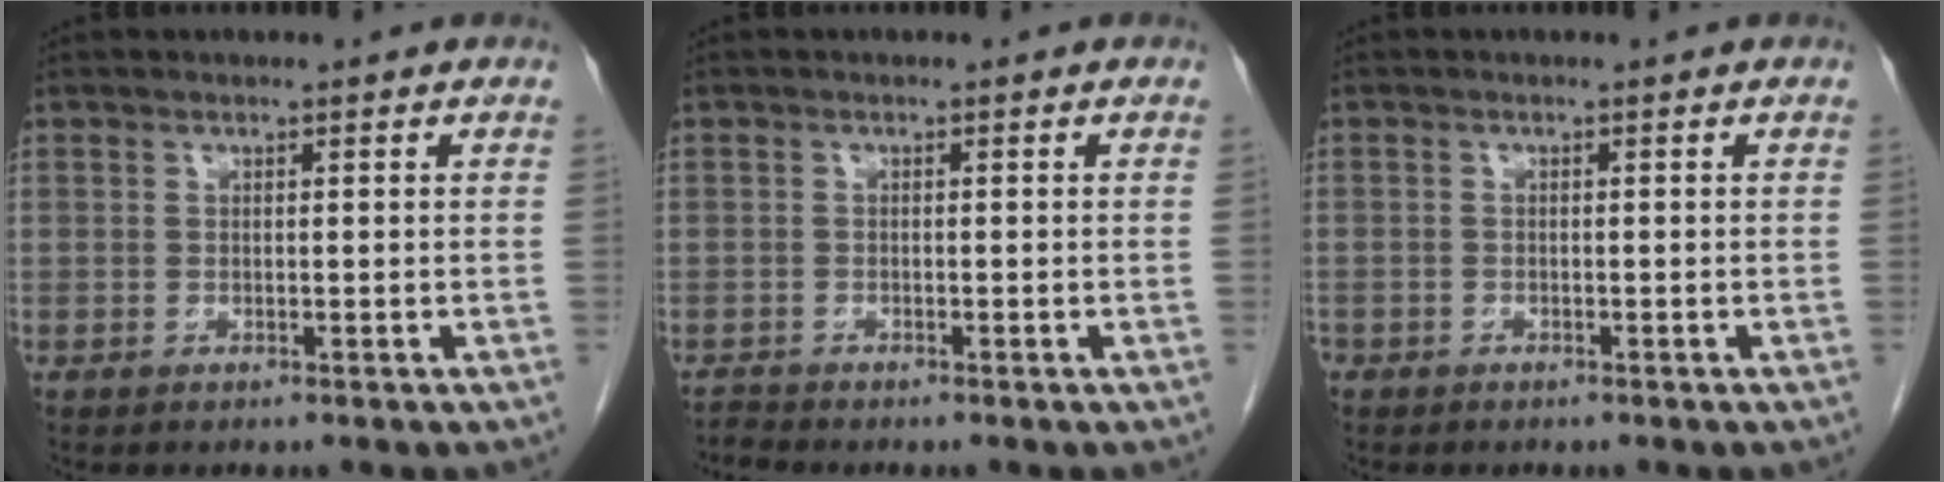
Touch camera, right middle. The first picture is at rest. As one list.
[{"total": 1.0, "force": [-0.9, -0.4, -0.3], "torque": [0.000, -0.011, -0.019]}, {"total": 1.1, "force": [-0.8, 0.7, 0.2], "torque": [-0.009, 0.001, -0.016]}]